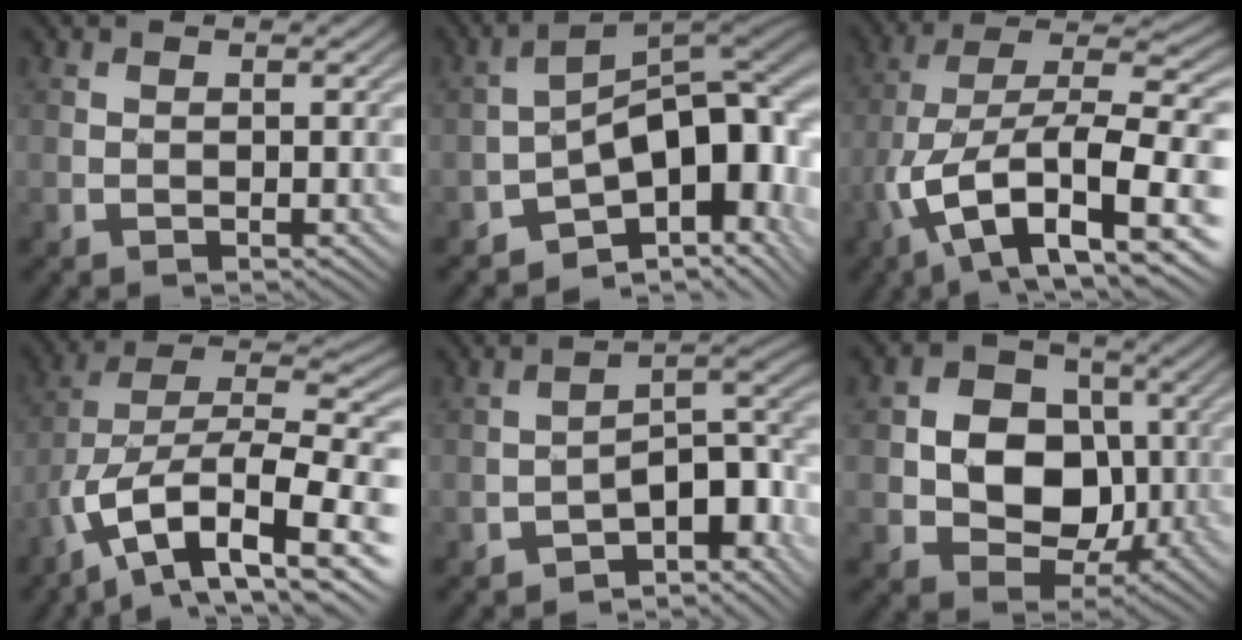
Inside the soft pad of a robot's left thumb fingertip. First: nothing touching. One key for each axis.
{"total": 12.3, "fx": -4.5, "fy": 6.7, "fz": 9.3, "tx": -0.122, "ty": -0.008, "tz": -0.073}
{"total": 14.3, "fx": -4.6, "fy": 6.7, "fz": 11.8, "tx": -0.228, "ty": -0.002, "tz": -0.085}
{"total": 14.4, "fx": -6.2, "fy": 6.1, "fz": 11.5, "tx": -0.209, "ty": -0.005, "tz": -0.123}
{"total": 8.8, "fx": -5.2, "fy": 3.8, "fz": 6.0, "tx": -0.072, "ty": -0.010, "tz": -0.087}
{"total": 10.0, "fx": -0.4, "fy": 8.2, "fz": 5.7, "tx": -0.109, "ty": -0.005, "tz": -0.027}